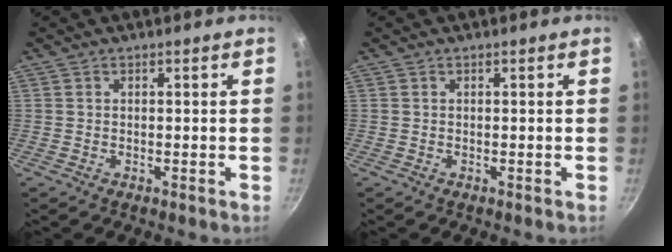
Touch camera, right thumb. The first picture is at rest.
{"total": 0.0}